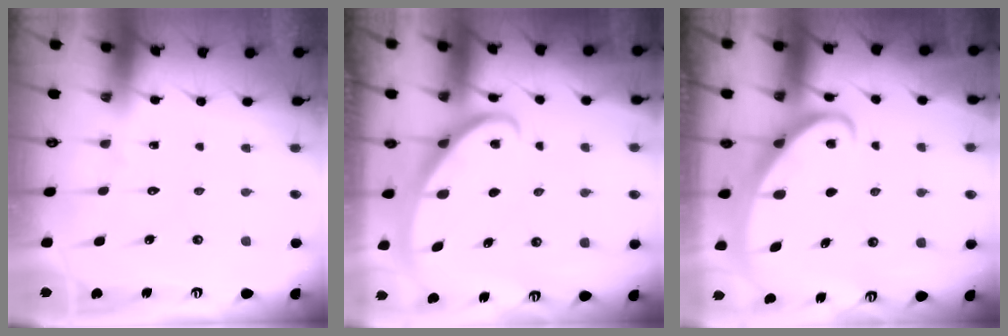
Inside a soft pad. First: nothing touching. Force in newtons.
{"total": 3.1, "press": 3.1, "slide": 0.1}
{"total": 2.5, "press": 2.5, "slide": 0.3}